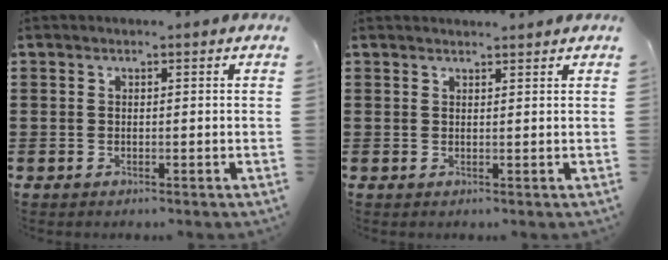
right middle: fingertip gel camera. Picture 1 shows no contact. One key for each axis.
{"total": 1.1, "fx": 1.0, "fy": -0.1, "fz": 0.1, "tx": 0.003, "ty": -0.005, "tz": 0.018}